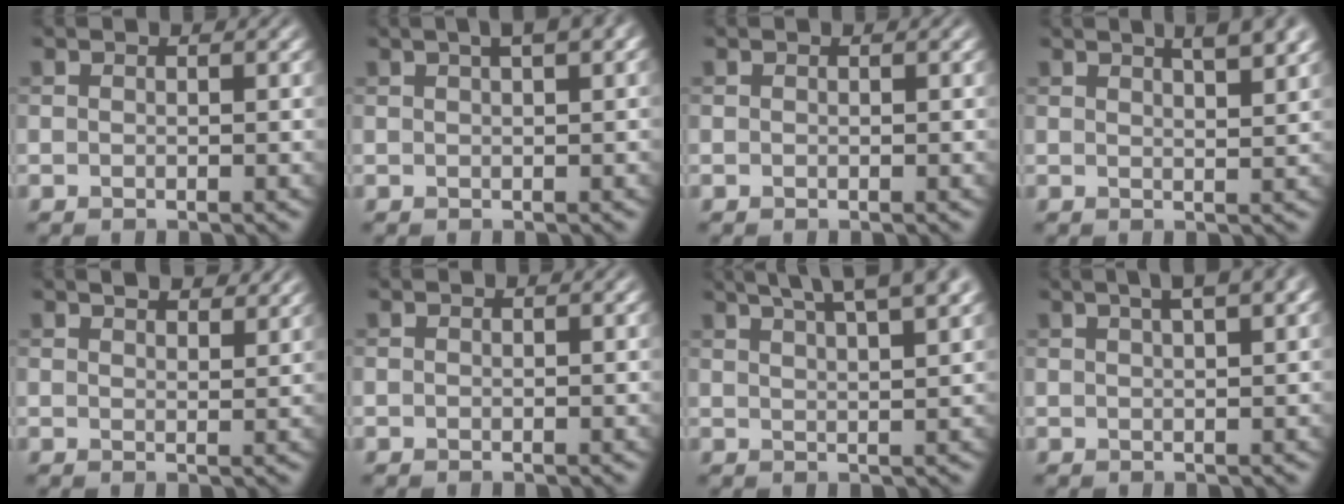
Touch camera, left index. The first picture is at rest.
{"total": 3.7, "force": [1.9, 1.2, 3.0], "torque": [-0.024, 0.011, 0.015]}
{"total": 0.0}
{"total": 5.0, "force": [3.0, 1.8, 3.6], "torque": [-0.018, 0.021, 0.018]}
{"total": 3.5, "force": [2.9, 1.0, 1.7], "torque": [-0.020, 0.003, 0.032]}
{"total": 0.0}
{"total": 9.1, "force": [6.1, 2.8, 6.2], "torque": [-0.062, 0.039, 0.055]}
{"total": 5.7, "force": [3.2, 2.1, 4.3], "torque": [-0.037, 0.027, 0.019]}